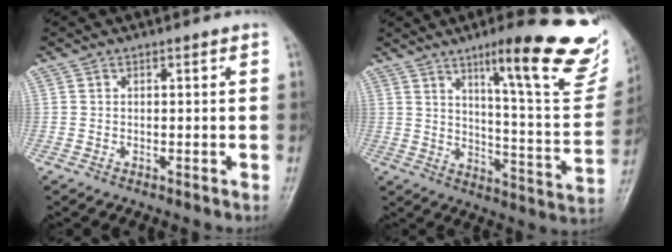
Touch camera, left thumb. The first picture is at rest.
{"total": 23.5, "force": [14.5, 3.9, 18.0], "torque": [-0.210, -0.068, 0.204]}